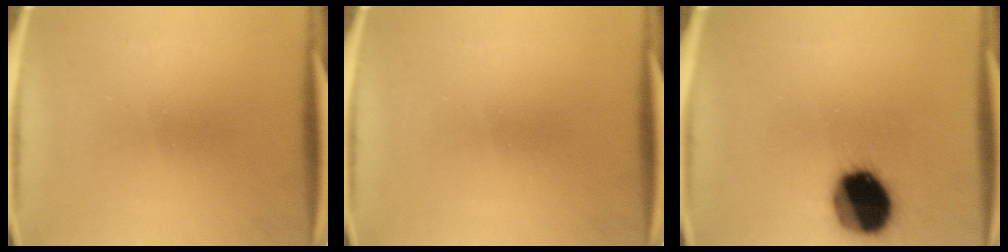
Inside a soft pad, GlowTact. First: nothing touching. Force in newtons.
{"total": 0.0}
{"total": 18.6}